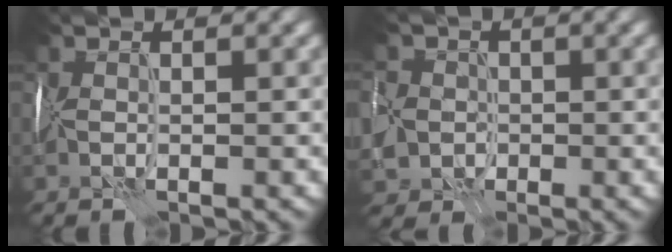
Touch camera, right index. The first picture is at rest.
{"total": 5.6, "force": [-1.9, 5.1, 1.5], "torque": [-0.037, -0.002, -0.051]}